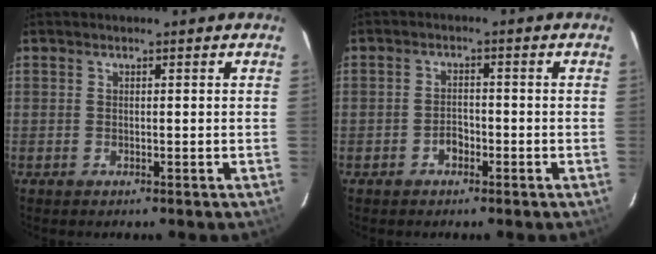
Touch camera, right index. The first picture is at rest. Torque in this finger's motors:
{"motor_torque": [0.84, 0.06, 0.05, 0.01]}